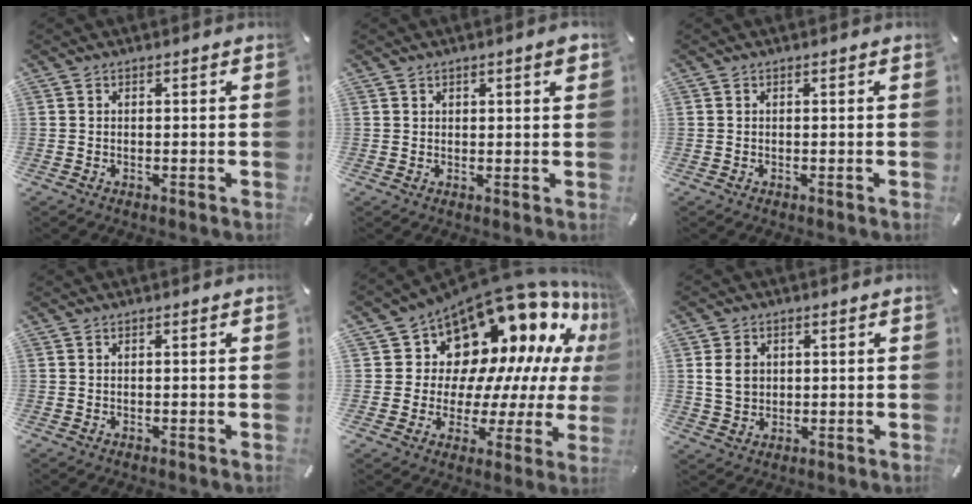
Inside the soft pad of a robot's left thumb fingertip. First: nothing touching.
{"total": 1.8, "force": [1.2, 0.7, 1.2], "torque": [-0.015, 0.000, 0.019]}
{"total": 0.0}
{"total": 0.0}
{"total": 18.7, "force": [13.1, 11.1, 7.6], "torque": [-0.106, -0.140, 0.244]}
{"total": 5.6, "force": [0.8, 4.8, 2.7], "torque": [-0.059, -0.003, 0.010]}